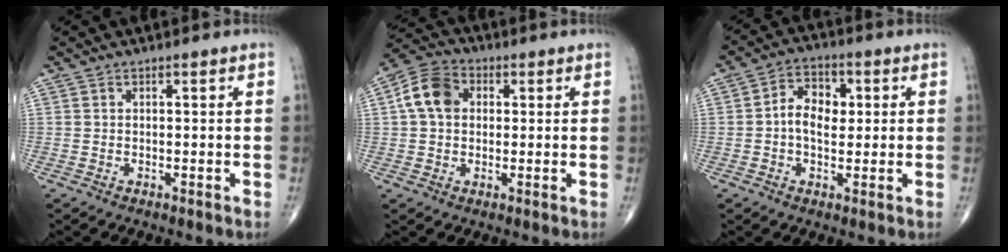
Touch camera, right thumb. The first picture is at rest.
{"total": 8.3, "force": [1.4, 6.3, 5.3], "torque": [-0.093, 0.018, 0.015]}
{"total": 7.4, "force": [0.4, 4.9, 5.4], "torque": [-0.078, 0.015, -0.001]}